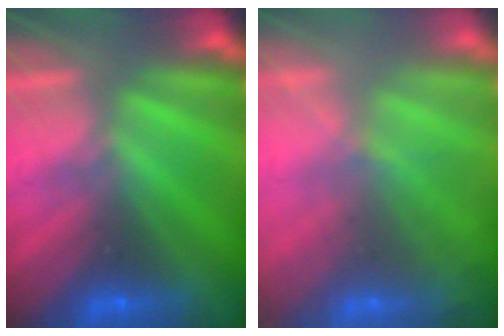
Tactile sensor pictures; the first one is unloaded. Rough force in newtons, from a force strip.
{"total": 7.8}